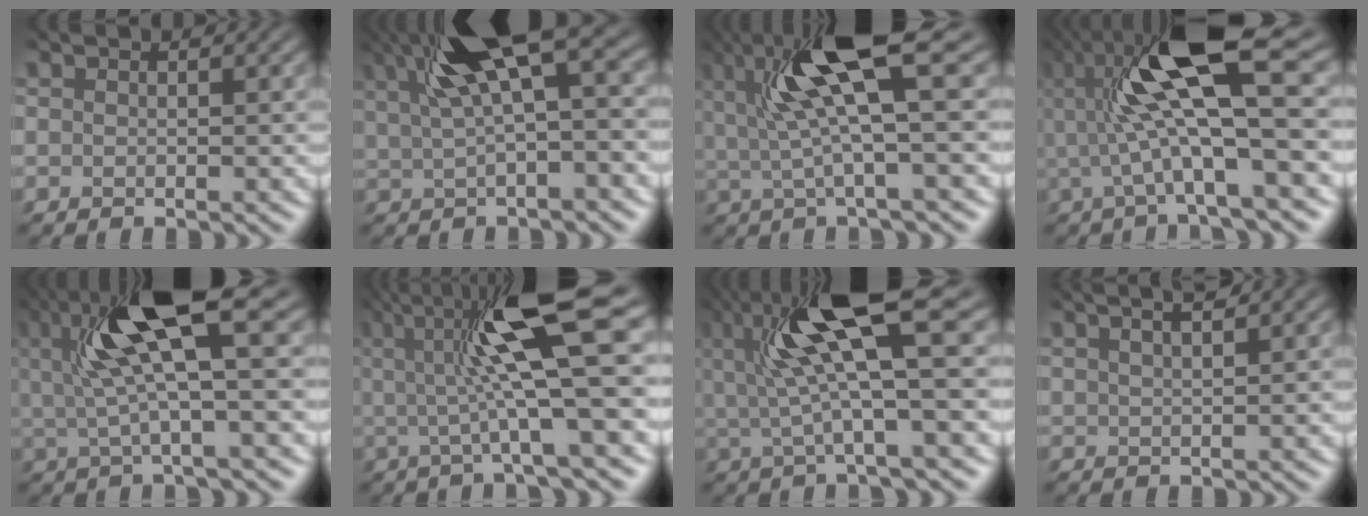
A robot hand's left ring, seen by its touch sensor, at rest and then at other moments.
{"total": 7.8, "force": [3.3, 2.4, 6.6], "torque": [-0.134, 0.014, 0.061]}
{"total": 7.0, "force": [2.1, 1.1, 6.6], "torque": [-0.142, -0.005, 0.046]}
{"total": 9.8, "force": [1.3, 2.1, 9.5], "torque": [-0.186, 0.001, 0.031]}
{"total": 7.3, "force": [2.3, 1.2, 6.8], "torque": [-0.146, -0.003, 0.050]}
{"total": 9.1, "force": [1.9, 1.5, 8.7], "torque": [-0.153, -0.001, 0.034]}
{"total": 7.7, "force": [1.9, 1.2, 7.3], "torque": [-0.153, -0.003, 0.043]}
{"total": 3.5, "force": [2.7, 0.8, 2.0], "torque": [-0.021, 0.022, 0.023]}